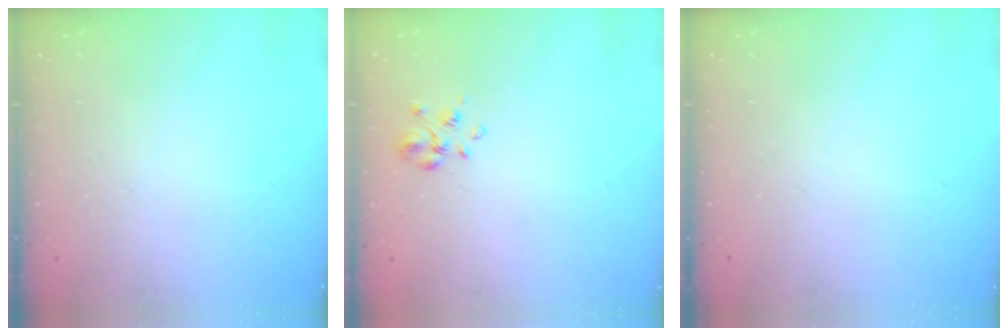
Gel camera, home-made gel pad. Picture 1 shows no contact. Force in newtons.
{"total": 3.3, "press": 3.2, "slide": 1.0}
{"total": 0.0}